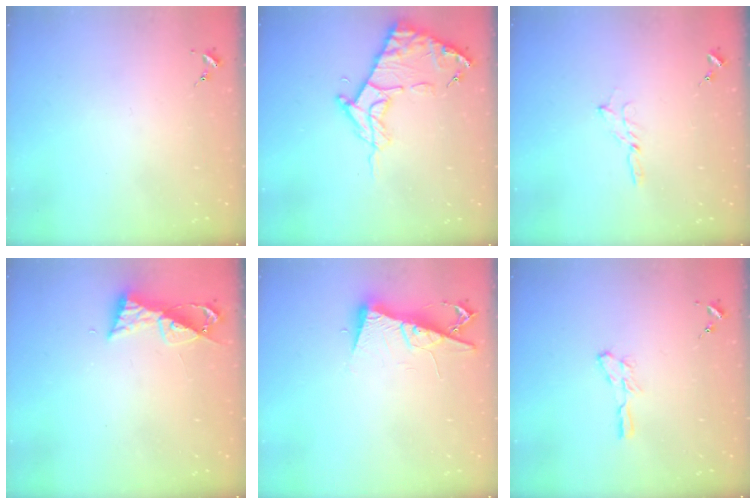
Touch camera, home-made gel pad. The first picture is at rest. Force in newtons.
{"total": 13.2, "press": 13.1, "slide": 1.4}
{"total": 2.1, "press": 2.1, "slide": 0.2}
{"total": 7.7, "press": 7.7, "slide": 0.4}
{"total": 9.5, "press": 9.5, "slide": 1.2}
{"total": 4.8, "press": 4.7, "slide": 0.3}